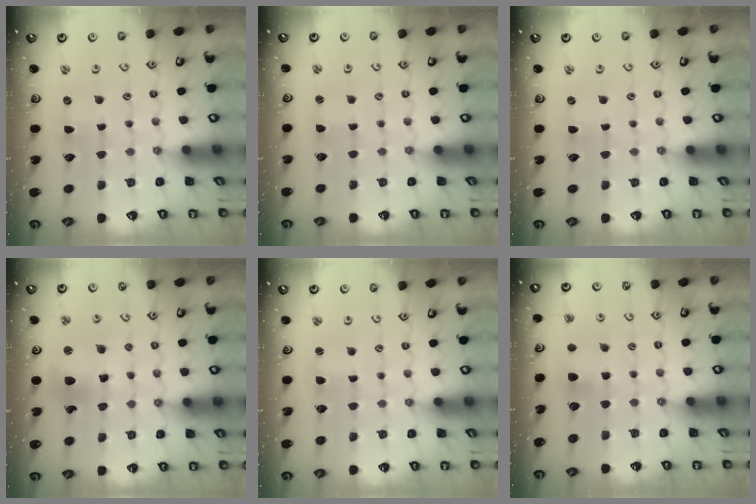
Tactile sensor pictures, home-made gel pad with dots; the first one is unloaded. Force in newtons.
{"total": 0.6, "press": 0.6, "slide": 0.0}
{"total": 0.0}
{"total": 11.0, "press": 10.7, "slide": 2.4}
{"total": 0.7, "press": 0.7, "slide": 0.1}
{"total": 5.8, "press": 5.8, "slide": 0.8}